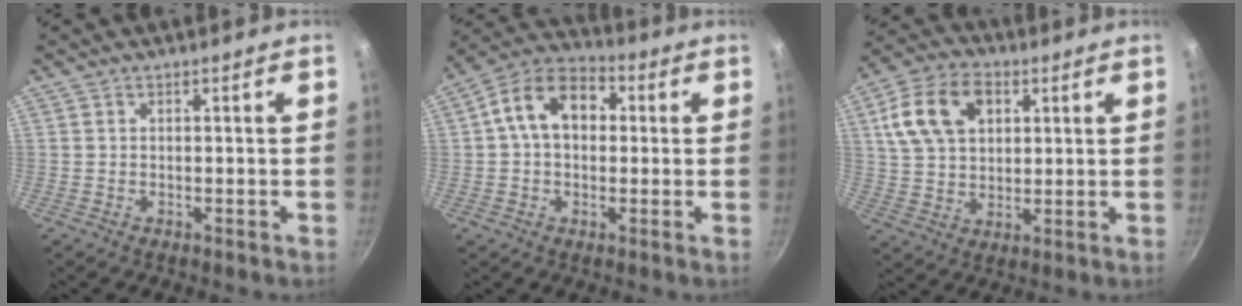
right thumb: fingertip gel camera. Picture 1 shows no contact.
{"total": 12.2, "force": [1.9, 8.6, 8.5], "torque": [-0.106, 0.030, 0.009]}
{"total": 14.2, "force": [4.7, 9.7, 9.1], "torque": [-0.154, 0.006, 0.079]}